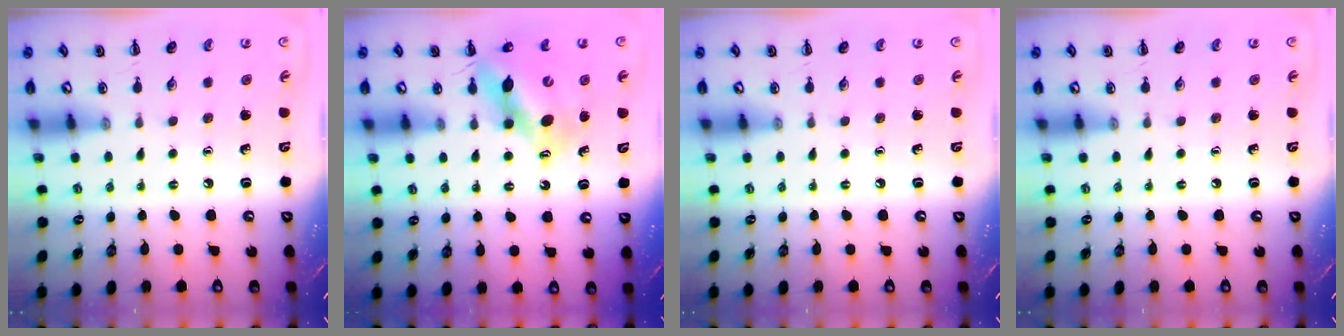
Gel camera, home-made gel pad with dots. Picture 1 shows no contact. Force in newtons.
{"total": 11.6, "press": 11.2, "slide": 3.1}
{"total": 0.0}
{"total": 0.0}